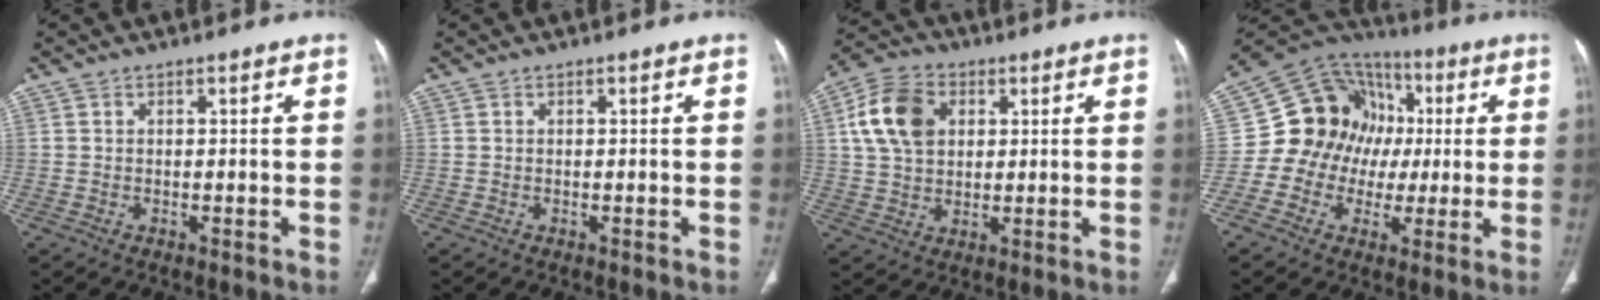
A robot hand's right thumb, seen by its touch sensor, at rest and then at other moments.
{"total": 0.0}
{"total": 11.7, "force": [3.2, 8.3, 7.6], "torque": [-0.132, 0.008, 0.056]}
{"total": 16.9, "force": [0.1, 15.0, 7.8], "torque": [-0.089, 0.040, -0.002]}